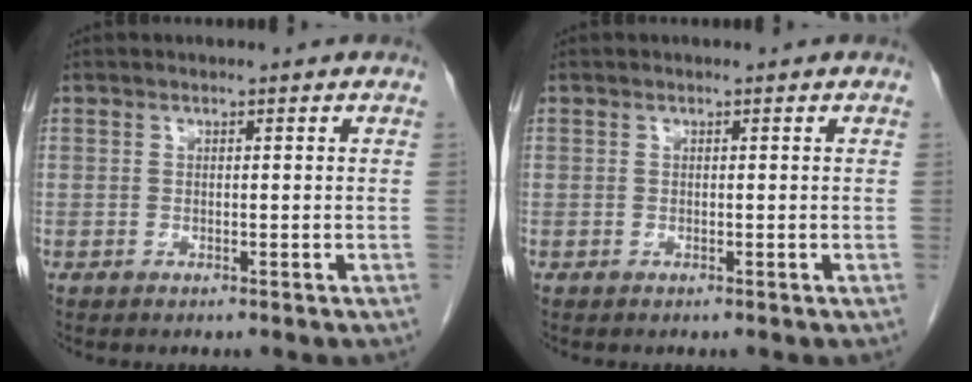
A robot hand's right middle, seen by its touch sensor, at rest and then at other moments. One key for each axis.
{"total": 0.0}